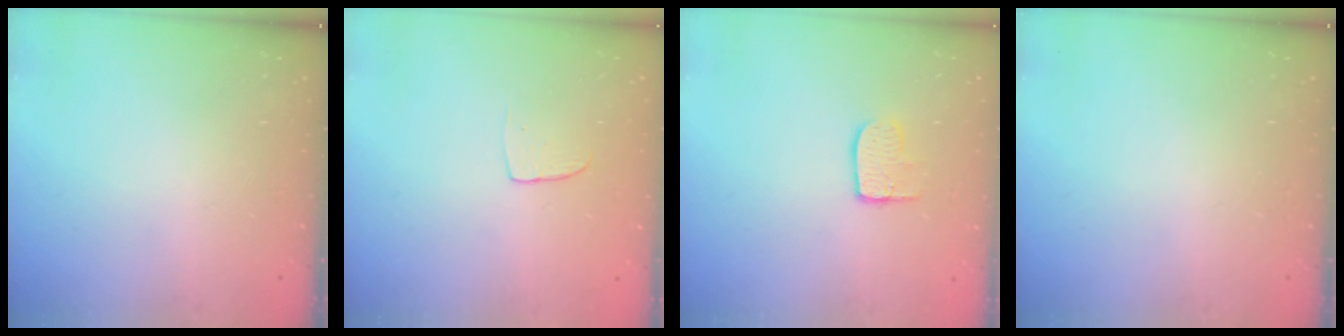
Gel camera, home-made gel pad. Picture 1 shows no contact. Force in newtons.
{"total": 3.3, "press": 3.3, "slide": 0.2}
{"total": 7.0, "press": 7.0, "slide": 0.4}
{"total": 0.0}